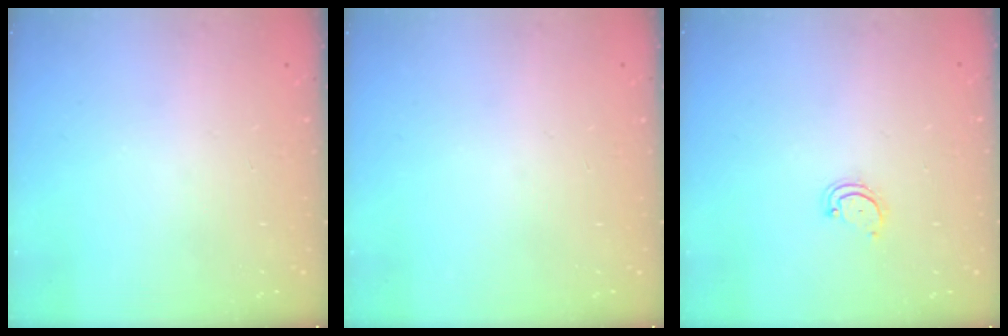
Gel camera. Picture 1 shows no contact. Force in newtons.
{"total": 0.0}
{"total": 3.6, "press": 3.5, "slide": 0.4}